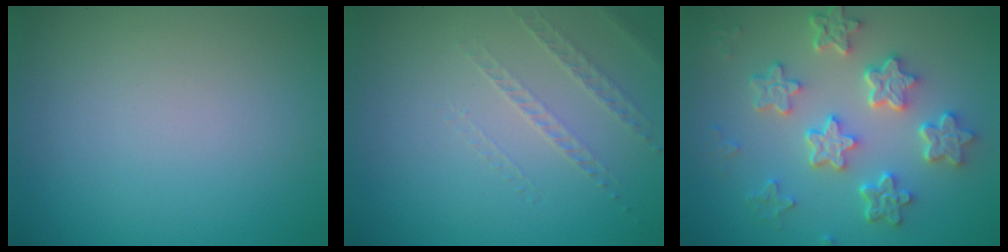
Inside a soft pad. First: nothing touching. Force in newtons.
{"total": 1.3, "press": 0.9, "slide": 0.9}
{"total": 5.8, "press": 4.6, "slide": 3.6}